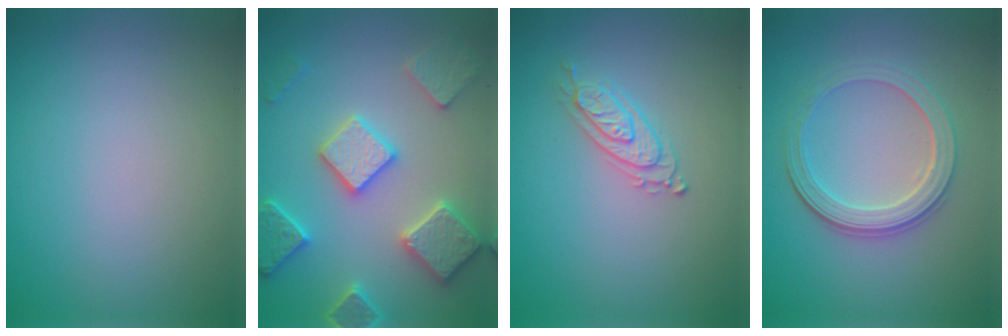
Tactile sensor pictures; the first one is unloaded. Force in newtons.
{"total": 5.8, "press": 5.7, "slide": 1.4}
{"total": 2.1, "press": 2.1, "slide": 0.4}
{"total": 3.9, "press": 3.4, "slide": 1.9}